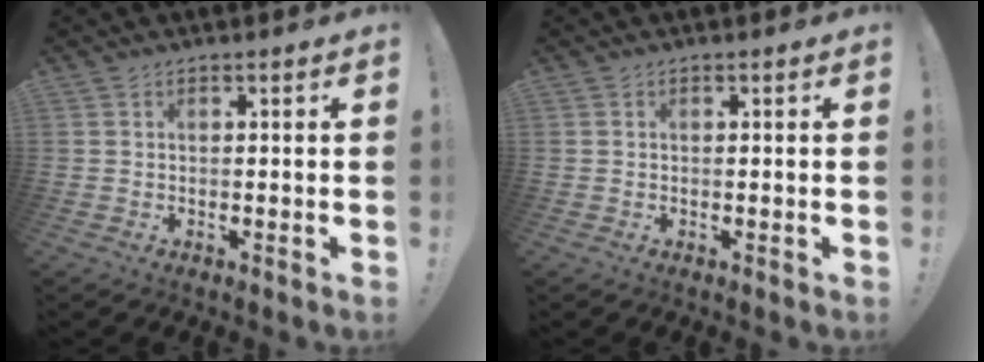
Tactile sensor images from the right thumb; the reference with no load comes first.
{"total": 0.0}